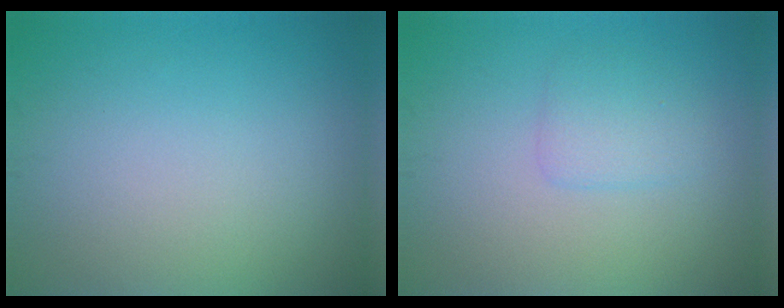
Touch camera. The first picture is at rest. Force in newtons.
{"total": 1.8, "press": 1.8, "slide": 0.0}